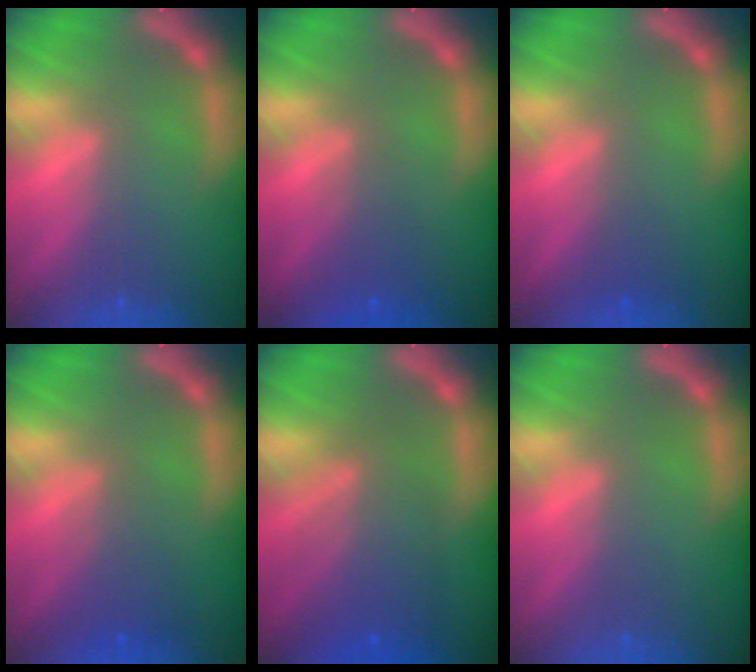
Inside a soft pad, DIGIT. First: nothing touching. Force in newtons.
{"total": 2.4}
{"total": 1.0}
{"total": 2.9}
{"total": 6.5}
{"total": 0.0}